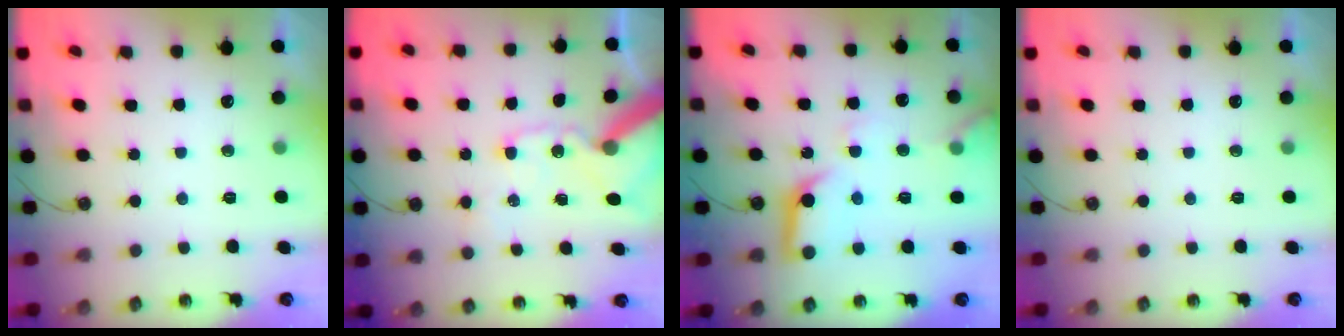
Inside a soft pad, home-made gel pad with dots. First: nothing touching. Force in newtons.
{"total": 15.2, "press": 15.0, "slide": 2.4}
{"total": 12.4, "press": 12.4, "slide": 1.2}
{"total": 0.0}